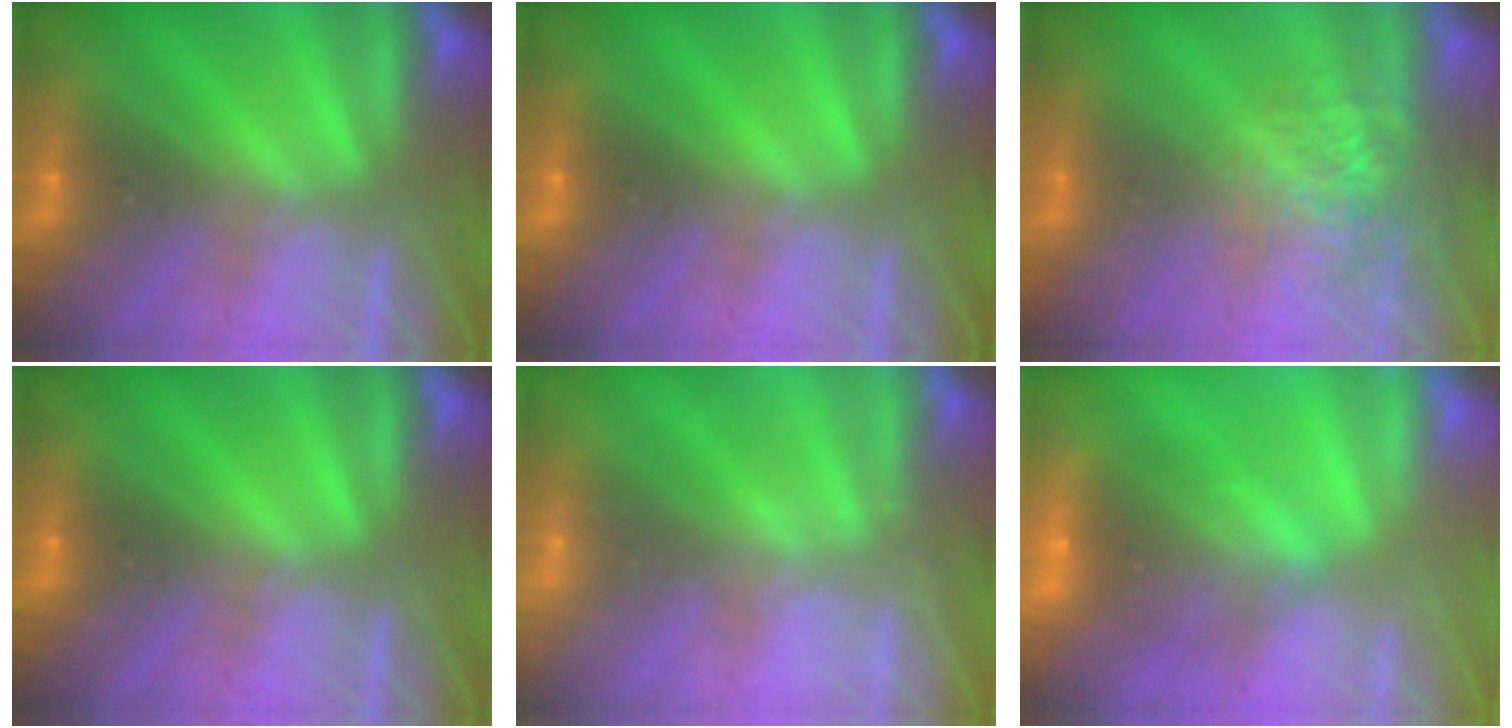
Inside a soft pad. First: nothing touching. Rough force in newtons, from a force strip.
{"total": 0.0}
{"total": 3.8}
{"total": 0.0}
{"total": 2.2}
{"total": 7.2}